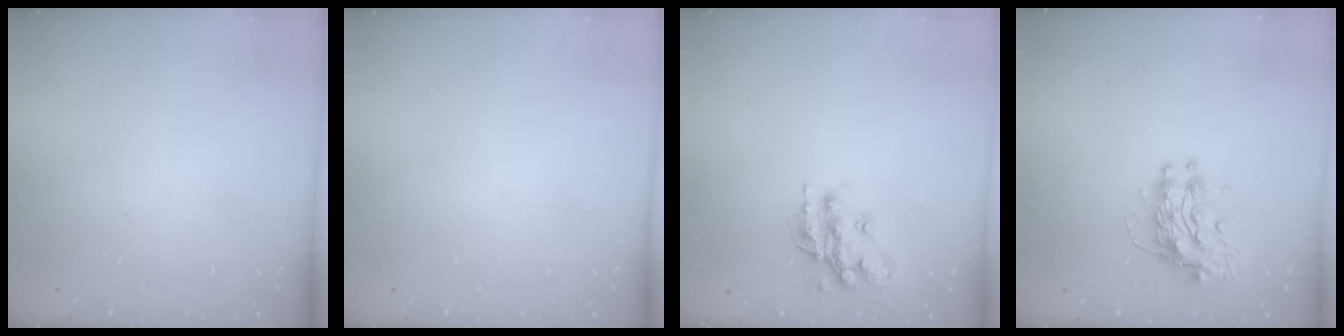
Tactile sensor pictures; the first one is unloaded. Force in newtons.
{"total": 0.0}
{"total": 15.4, "press": 15.4, "slide": 1.0}
{"total": 10.6, "press": 10.5, "slide": 0.8}